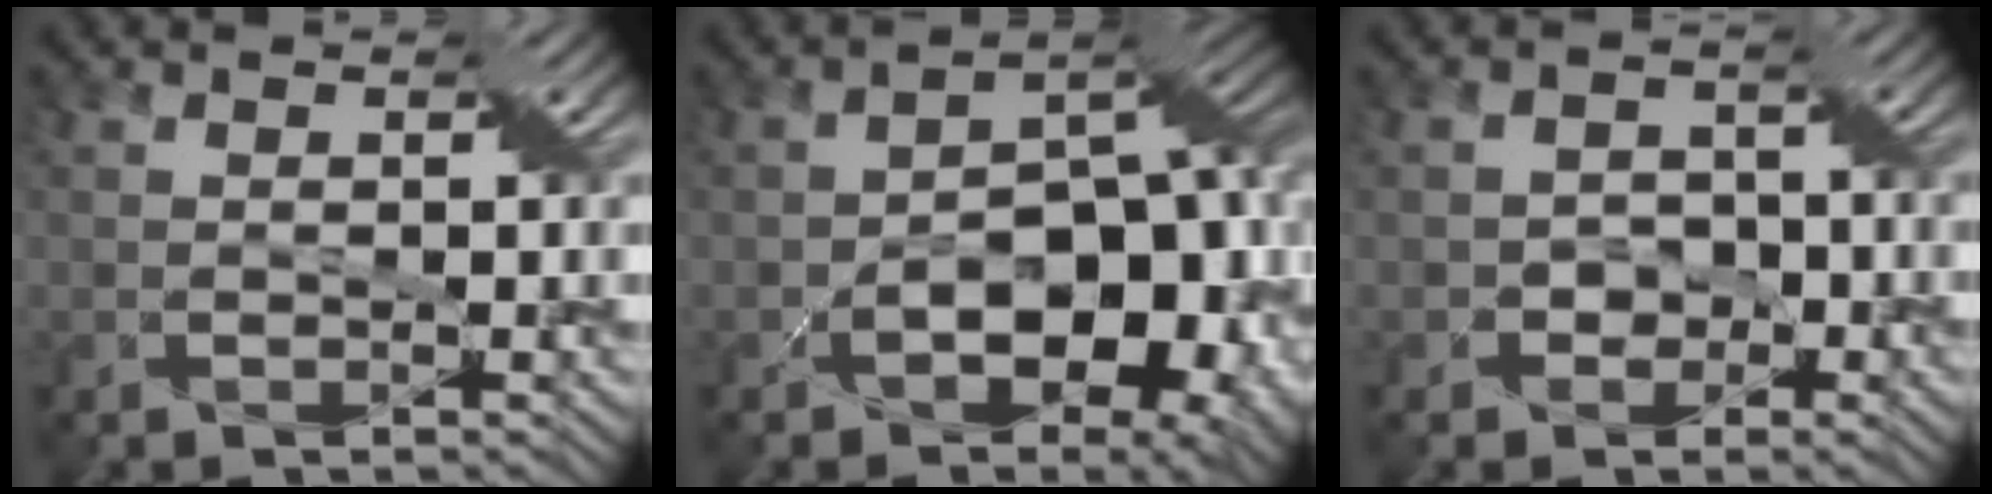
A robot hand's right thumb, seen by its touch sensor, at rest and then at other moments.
{"total": 13.8, "force": [-4.4, 8.4, 10.1], "torque": [-0.118, -0.020, -0.058]}
{"total": 2.6, "force": [-1.2, 2.1, 0.9], "torque": [-0.011, 0.006, -0.020]}